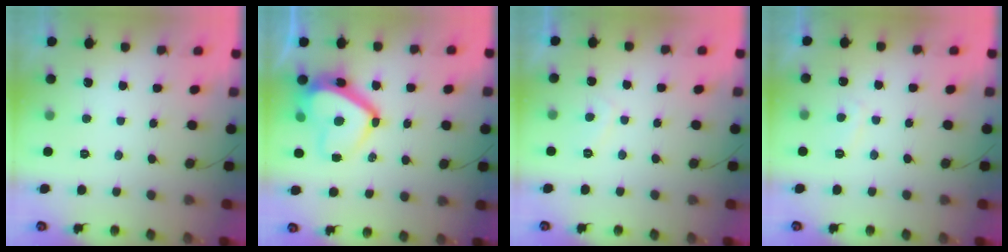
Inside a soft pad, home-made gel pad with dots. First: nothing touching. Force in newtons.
{"total": 14.4, "press": 14.3, "slide": 2.1}
{"total": 1.8, "press": 1.6, "slide": 0.8}
{"total": 2.6, "press": 2.5, "slide": 0.8}